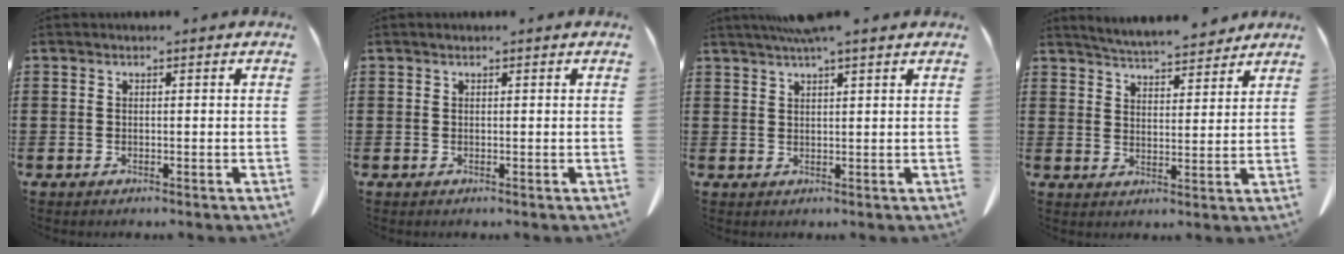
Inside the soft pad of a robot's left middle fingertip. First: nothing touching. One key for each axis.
{"total": 0.0}
{"total": 3.4, "fx": 2.7, "fy": 0.3, "fz": 2.1, "tx": -0.047, "ty": 0.002, "tz": 0.048}
{"total": 5.6, "fx": 5.5, "fy": 0.4, "fz": 1.0, "tx": -0.039, "ty": -0.026, "tz": 0.098}